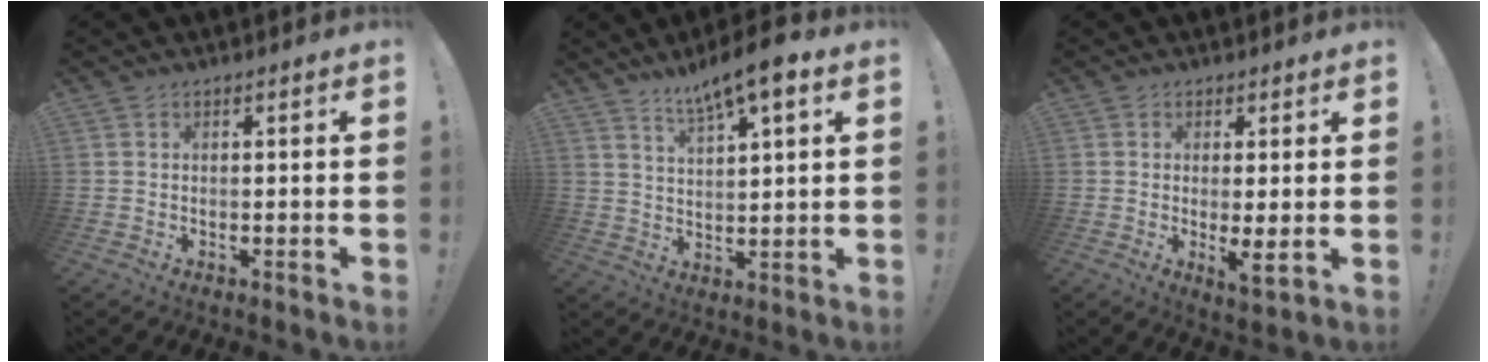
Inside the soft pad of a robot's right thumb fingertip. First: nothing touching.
{"total": 9.3, "force": [6.5, 1.4, 6.5], "torque": [-0.110, -0.037, 0.111]}
{"total": 4.8, "force": [-0.1, 0.9, 4.7], "torque": [-0.066, -0.020, 0.002]}